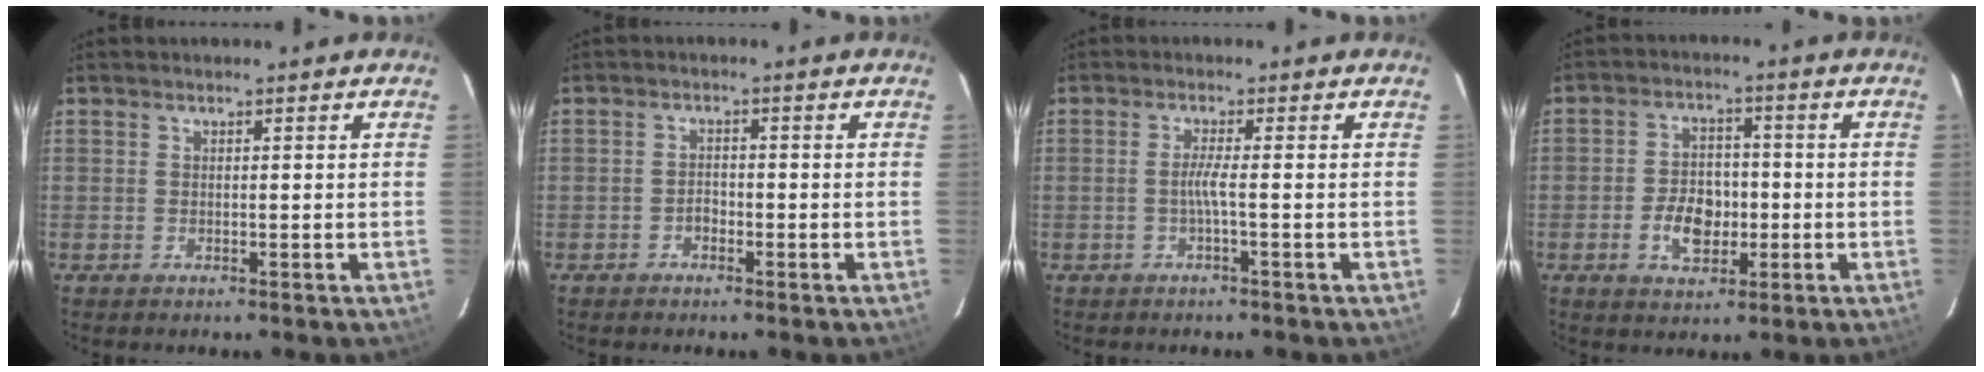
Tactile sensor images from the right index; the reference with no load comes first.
{"total": 1.5, "force": [-1.0, 1.0, 0.5], "torque": [-0.008, 0.004, -0.017]}
{"total": 2.1, "force": [-0.7, -0.6, 1.8], "torque": [-0.038, -0.002, -0.015]}
{"total": 7.5, "force": [-2.1, 5.0, 5.1], "torque": [-0.099, 0.011, -0.028]}